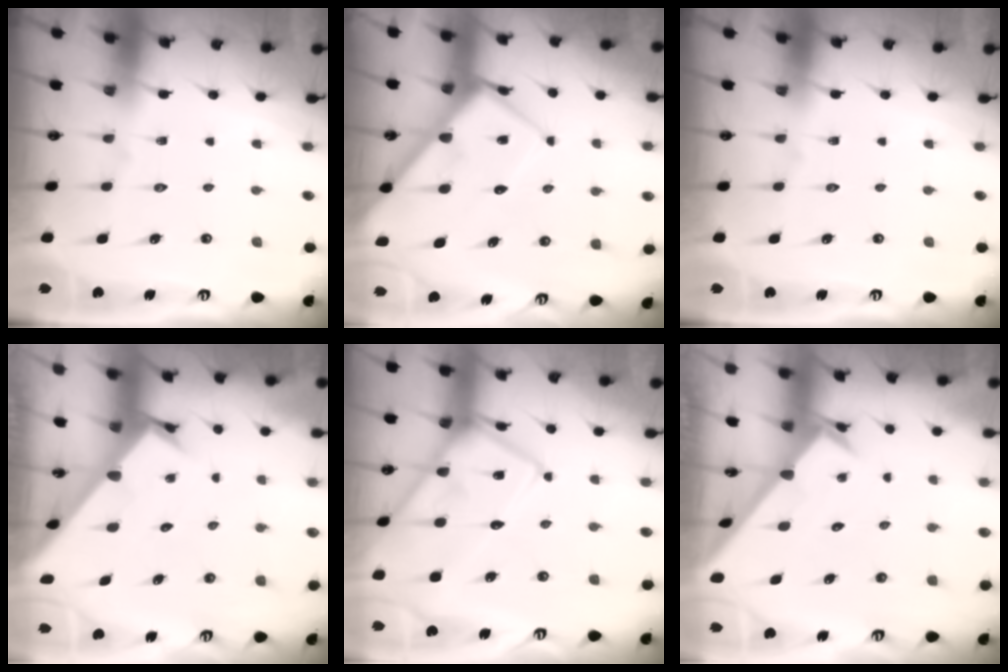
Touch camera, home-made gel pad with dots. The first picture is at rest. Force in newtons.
{"total": 9.1, "press": 9.1, "slide": 0.8}
{"total": 0.0}
{"total": 2.1, "press": 2.1, "slide": 0.2}
{"total": 14.1, "press": 14.1, "slide": 1.2}
{"total": 2.5, "press": 2.5, "slide": 0.2}